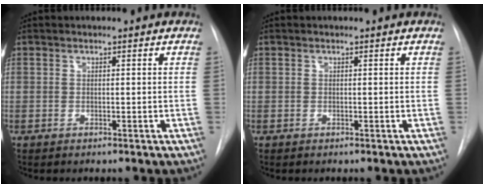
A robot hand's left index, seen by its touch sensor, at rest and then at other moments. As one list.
[{"total": 0.0}]